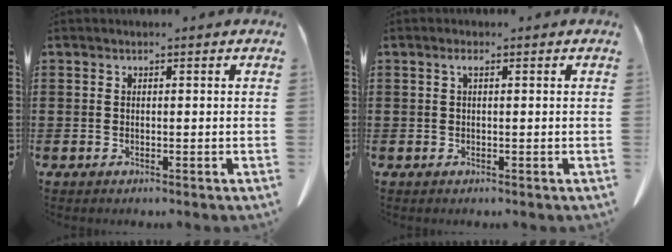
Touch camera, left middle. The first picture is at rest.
{"total": 1.1, "force": [0.2, 0.2, 1.0], "torque": [-0.022, 0.003, 0.003]}